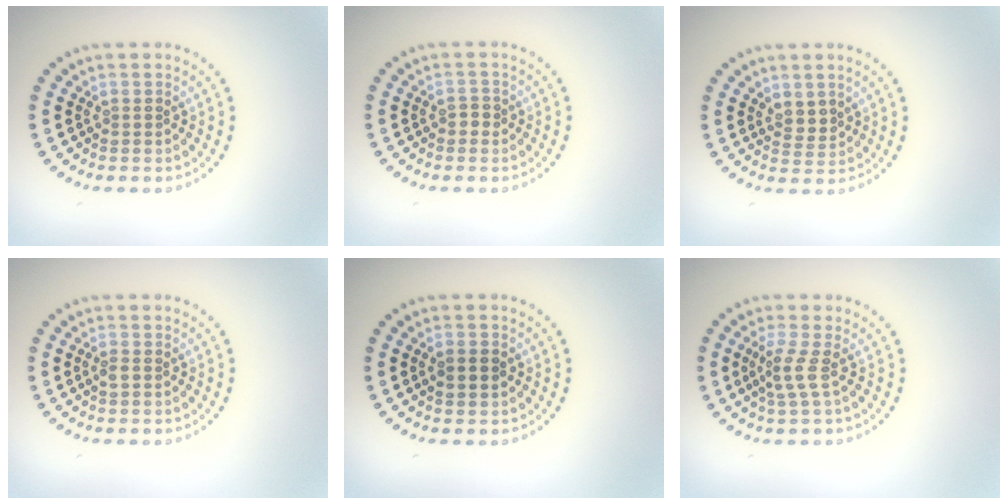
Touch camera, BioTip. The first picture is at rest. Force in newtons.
{"total": 1.0, "press": 1.0, "slide": 0.3}
{"total": 1.7, "press": 1.3, "slide": 1.0}
{"total": 0.8, "press": 0.7, "slide": 0.3}
{"total": 2.4, "press": 2.4, "slide": 0.1}
{"total": 2.0, "press": 1.5, "slide": 1.4}